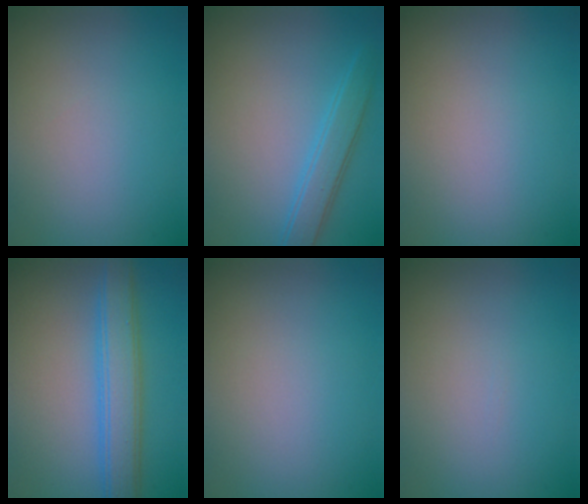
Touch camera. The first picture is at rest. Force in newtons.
{"total": 3.0, "press": 3.0, "slide": 0.0}
{"total": 0.0}
{"total": 4.9, "press": 4.9, "slide": 0.2}
{"total": 0.0}
{"total": 0.0}